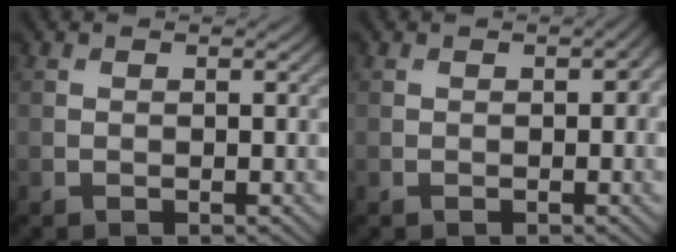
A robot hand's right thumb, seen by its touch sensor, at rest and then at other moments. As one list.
[{"total": 1.4, "force": [-0.1, 0.9, 1.1], "torque": [-0.014, -0.003, -0.002]}]